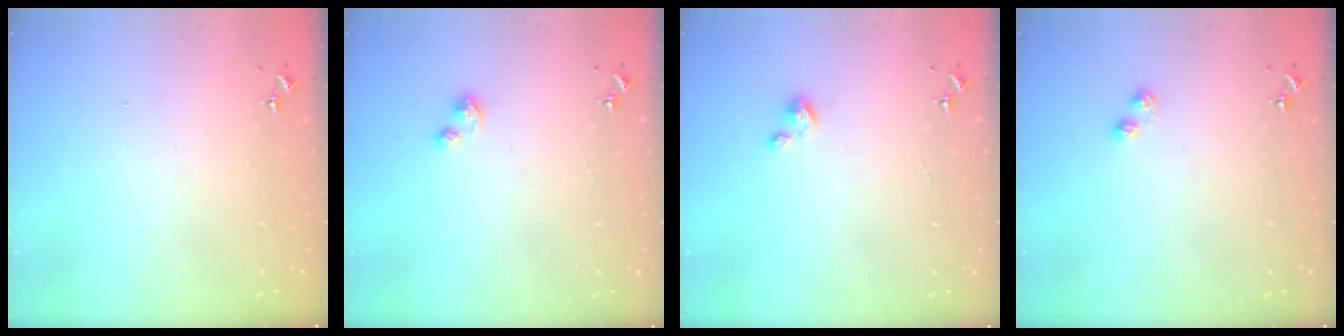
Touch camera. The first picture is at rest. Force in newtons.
{"total": 2.6, "press": 2.6, "slide": 0.3}
{"total": 3.0, "press": 3.0, "slide": 0.2}
{"total": 3.9, "press": 3.8, "slide": 0.6}